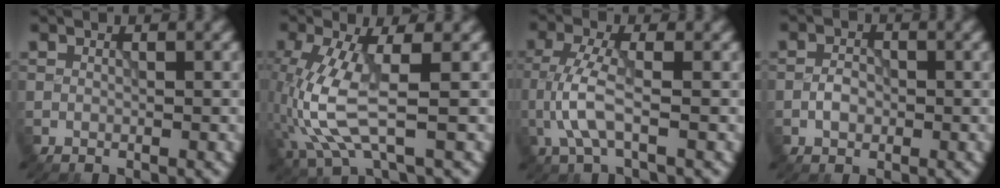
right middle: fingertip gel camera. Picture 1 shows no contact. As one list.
[{"total": 6.3, "force": [-0.9, 1.8, 5.9], "torque": [-0.155, -0.005, -0.013]}, {"total": 3.7, "force": [-1.1, 1.0, 3.4], "torque": [-0.082, 0.003, -0.027]}, {"total": 1.8, "force": [-0.5, 1.2, 1.2], "torque": [-0.021, 0.005, -0.014]}]